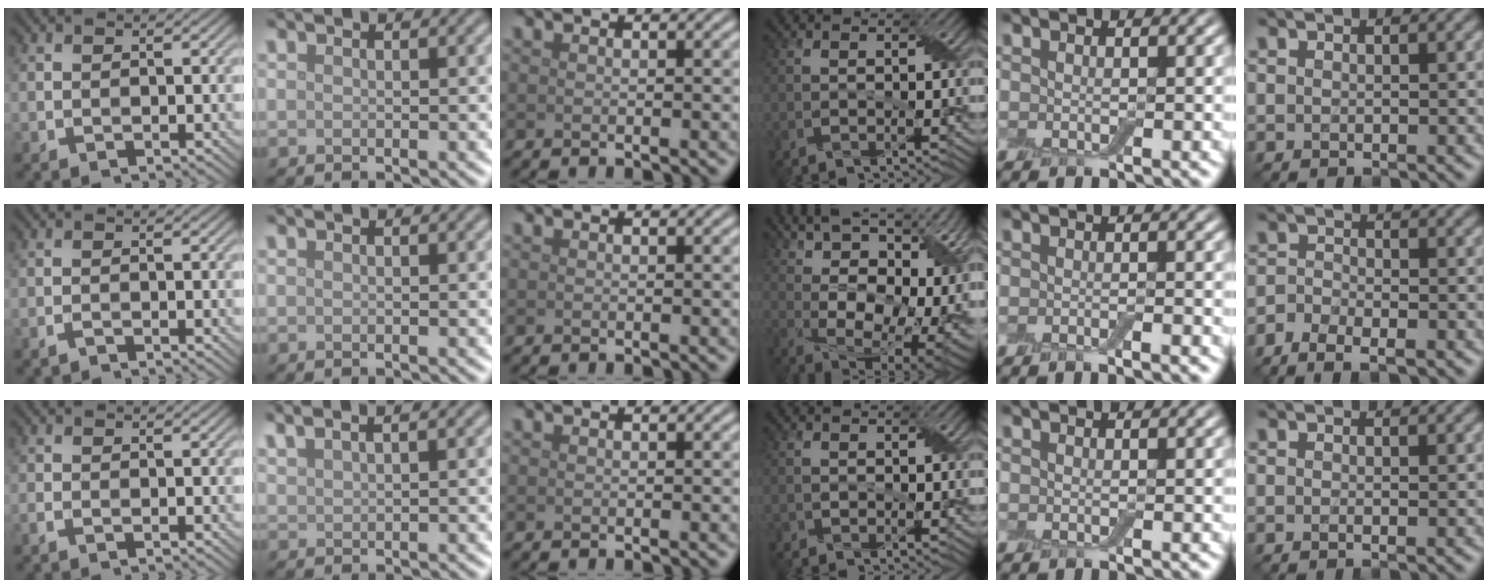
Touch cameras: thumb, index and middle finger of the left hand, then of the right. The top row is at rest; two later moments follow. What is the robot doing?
{"motion": "peel", "object": "bubble wrap"}